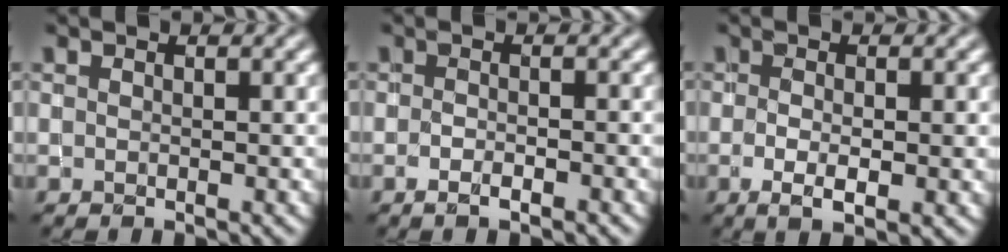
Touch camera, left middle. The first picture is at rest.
{"total": 1.5, "force": [-0.9, 0.4, 1.1], "torque": [-0.014, 0.003, -0.014]}
{"total": 2.9, "force": [-0.6, 0.9, 2.7], "torque": [-0.051, -0.009, -0.007]}